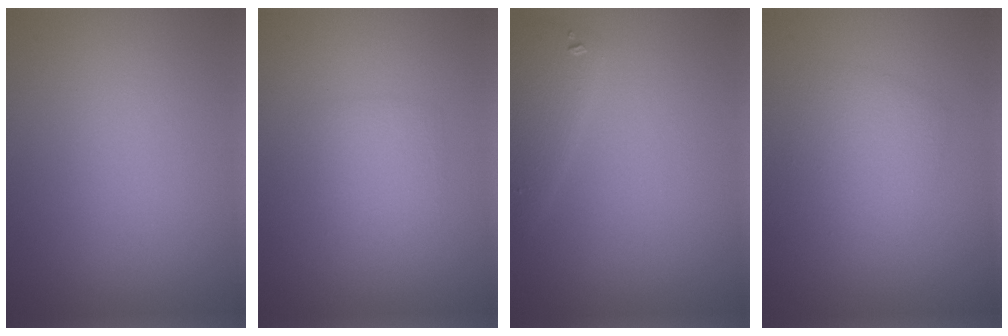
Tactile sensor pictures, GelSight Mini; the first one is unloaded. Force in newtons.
{"total": 1.9, "press": 1.9, "slide": 0.1}
{"total": 2.1, "press": 2.1, "slide": 0.2}
{"total": 2.9, "press": 2.9, "slide": 0.1}